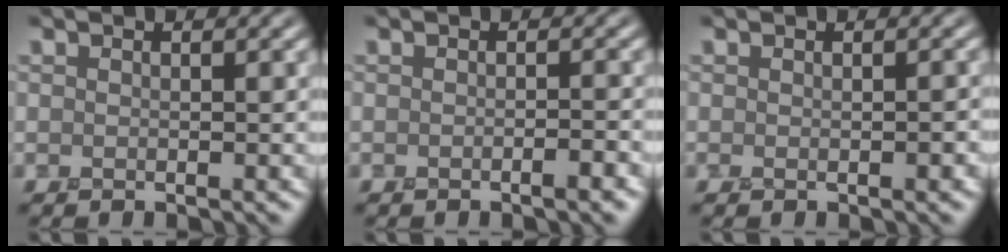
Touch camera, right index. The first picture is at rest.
{"total": 1.4, "force": [-0.7, 0.4, 1.1], "torque": [-0.006, 0.006, -0.013]}
{"total": 0.7, "force": [-0.3, 0.2, 0.7], "torque": [-0.009, 0.002, -0.004]}